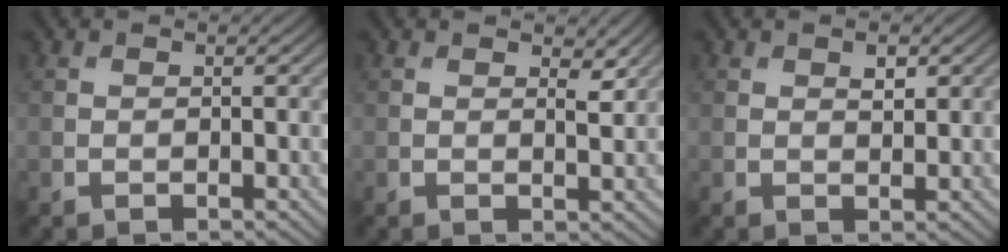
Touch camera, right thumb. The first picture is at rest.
{"total": 1.9, "force": [1.2, 0.5, 1.4], "torque": [-0.024, -0.007, 0.022]}
{"total": 1.8, "force": [0.9, 0.9, 1.4], "torque": [-0.022, -0.004, 0.017]}